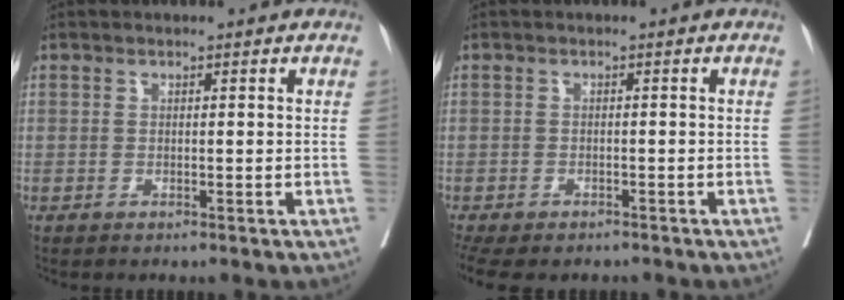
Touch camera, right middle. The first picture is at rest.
{"total": 12.6, "force": [-9.3, 6.1, 5.9], "torque": [-0.170, -0.019, -0.116]}